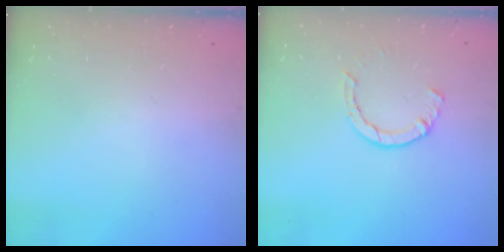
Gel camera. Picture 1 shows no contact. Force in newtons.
{"total": 4.0, "press": 4.0, "slide": 0.4}